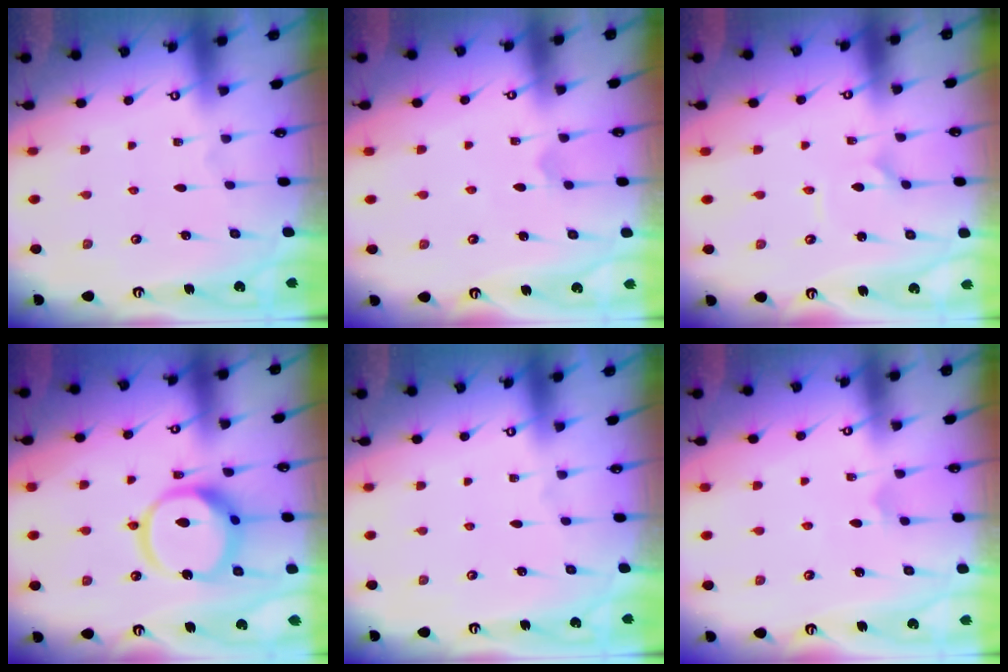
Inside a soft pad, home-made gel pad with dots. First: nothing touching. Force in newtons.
{"total": 3.8, "press": 3.8, "slide": 0.3}
{"total": 1.0, "press": 1.0, "slide": 0.0}
{"total": 14.4, "press": 14.3, "slide": 1.8}
{"total": 0.0}
{"total": 3.6, "press": 3.5, "slide": 0.7}